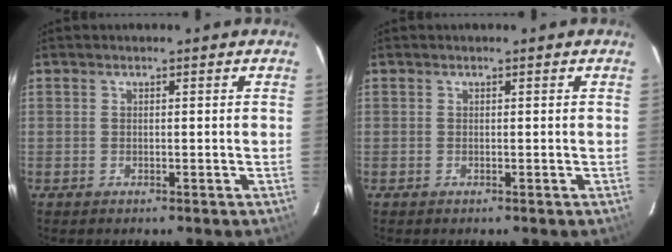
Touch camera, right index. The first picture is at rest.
{"total": 0.0}